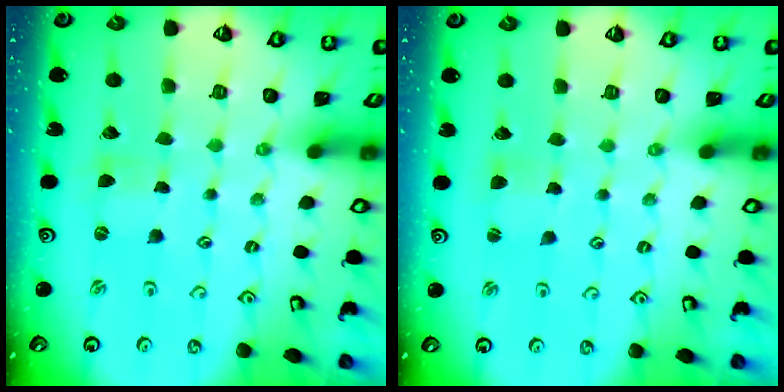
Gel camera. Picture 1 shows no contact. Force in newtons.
{"total": 2.9, "press": 2.8, "slide": 0.4}